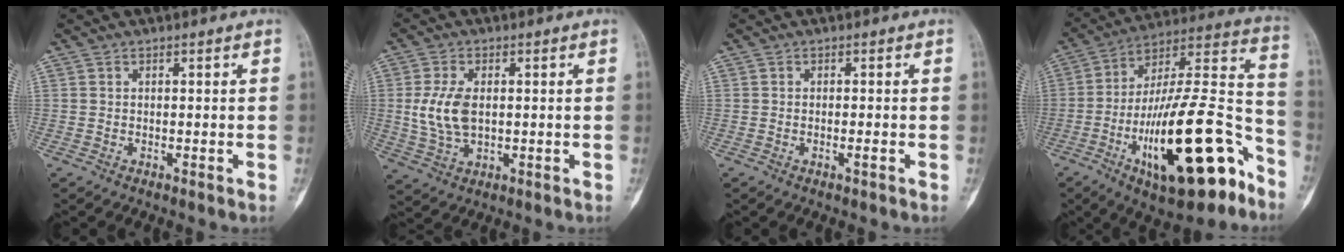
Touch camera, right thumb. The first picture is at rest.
{"total": 8.2, "force": [0.6, 4.7, 6.7], "torque": [-0.140, -0.004, 0.019]}
{"total": 1.1, "force": [-0.4, 0.2, 1.0], "torque": [-0.021, 0.001, -0.006]}
{"total": 28.8, "force": [-13.1, 9.9, 23.7], "torque": [-0.366, 0.077, -0.200]}